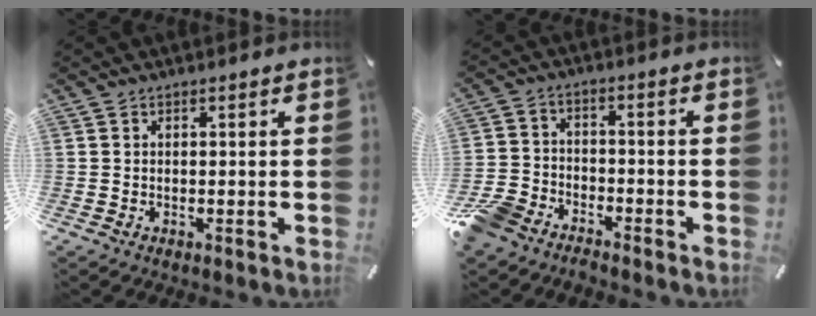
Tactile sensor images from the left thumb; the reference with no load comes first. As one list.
[{"total": 7.6, "force": [-6.7, 3.3, 1.8], "torque": [-0.050, 0.027, -0.136]}]